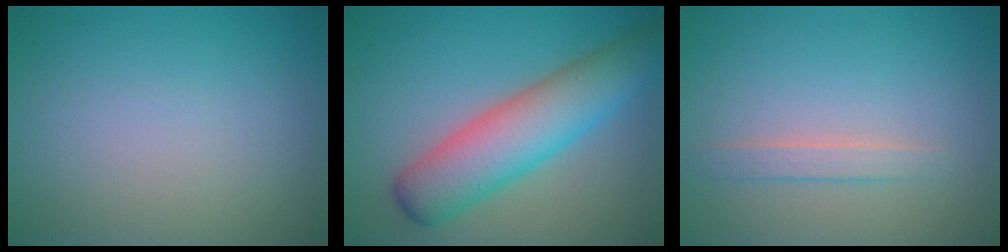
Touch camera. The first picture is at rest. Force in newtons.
{"total": 7.2, "press": 7.2, "slide": 0.2}
{"total": 1.5, "press": 1.5, "slide": 0.1}